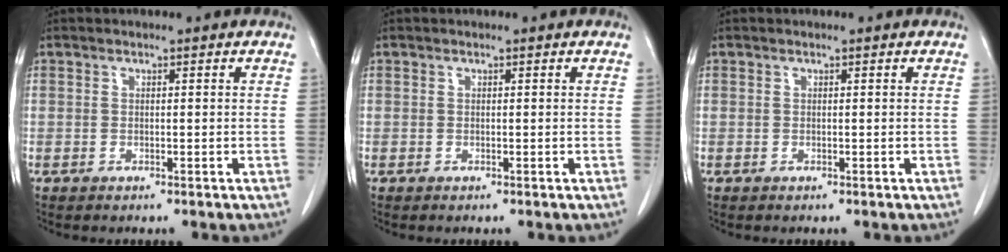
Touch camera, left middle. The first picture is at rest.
{"total": 0.0}
{"total": 0.0}